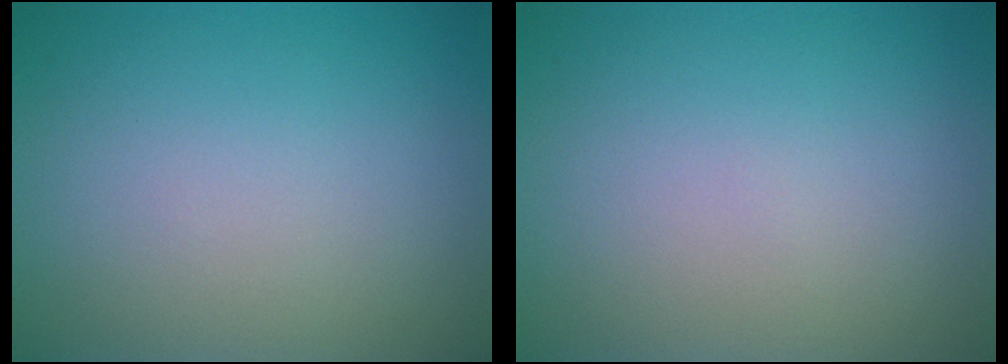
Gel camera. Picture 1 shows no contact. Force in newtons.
{"total": 0.0}